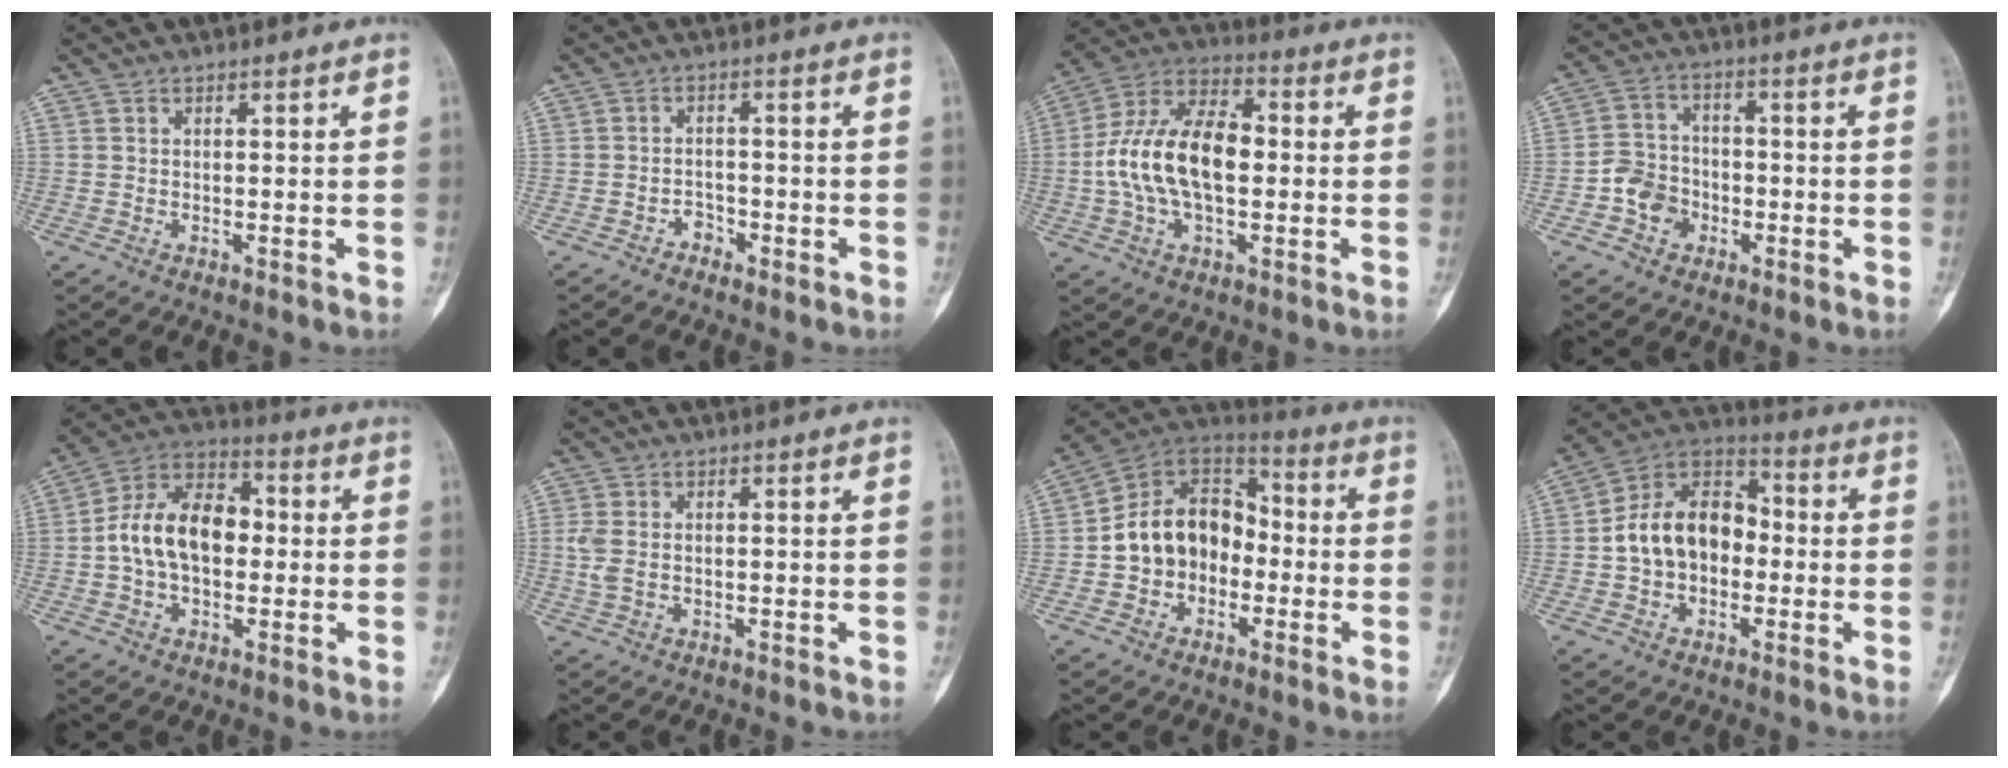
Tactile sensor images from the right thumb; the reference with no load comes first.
{"total": 2.1, "force": [-1.5, 1.4, 0.5], "torque": [0.000, 0.013, -0.028]}
{"total": 16.9, "force": [-0.5, 9.6, 14.0], "torque": [-0.256, 0.035, -0.014]}
{"total": 7.0, "force": [-2.5, 6.0, 2.6], "torque": [-0.018, 0.028, -0.049]}
{"total": 14.3, "force": [-0.2, 9.4, 10.8], "torque": [-0.171, 0.037, -0.013]}
{"total": 3.0, "force": [0.1, 1.8, 2.4], "torque": [-0.075, 0.002, 0.004]}
{"total": 14.5, "force": [-2.2, 11.3, 8.8], "torque": [-0.112, 0.052, -0.049]}
{"total": 14.5, "force": [-1.0, 10.6, 9.9], "torque": [-0.141, 0.044, -0.029]}